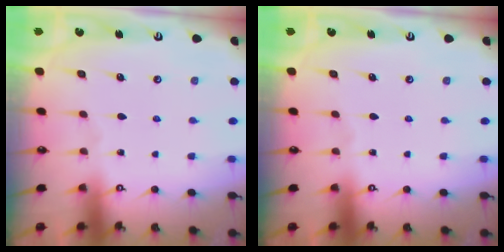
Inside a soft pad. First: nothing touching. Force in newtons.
{"total": 0.0}